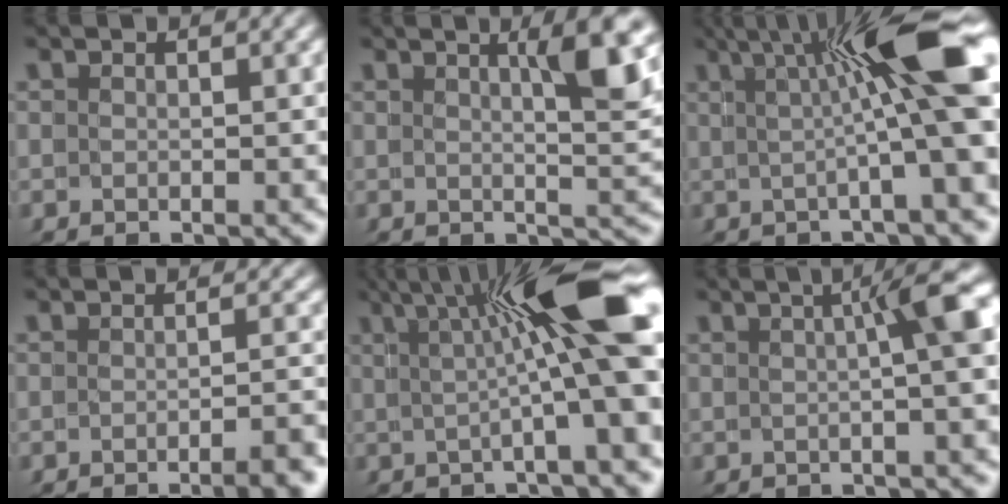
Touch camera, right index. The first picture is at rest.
{"total": 3.9, "force": [1.8, -1.3, 3.2], "torque": [-0.033, 0.001, 0.032]}
{"total": 9.3, "force": [1.7, 0.2, 9.1], "torque": [-0.110, 0.024, 0.026]}
{"total": 3.2, "force": [-2.4, -0.7, 1.9], "torque": [-0.006, 0.004, -0.040]}
{"total": 10.2, "force": [1.7, 0.6, 10.0], "torque": [-0.124, 0.026, 0.022]}
{"total": 5.2, "force": [1.0, 0.0, 5.1], "torque": [-0.048, 0.025, 0.014]}